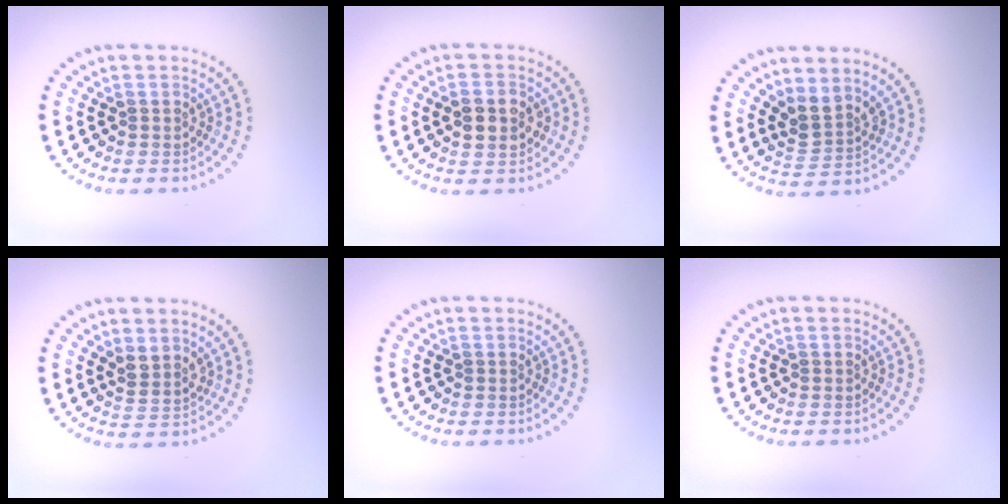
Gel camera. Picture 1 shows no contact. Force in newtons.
{"total": 3.6, "press": 3.6, "slide": 0.1}
{"total": 2.6, "press": 1.9, "slide": 1.7}
{"total": 2.0, "press": 1.6, "slide": 1.1}
{"total": 0.0}
{"total": 0.0}